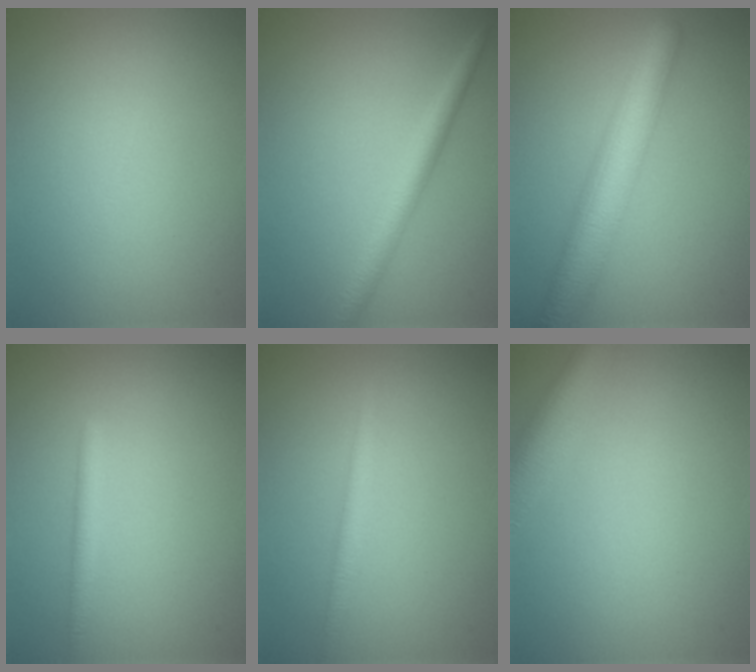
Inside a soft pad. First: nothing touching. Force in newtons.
{"total": 3.0, "press": 3.0, "slide": 0.2}
{"total": 6.8, "press": 6.8, "slide": 0.4}
{"total": 1.4, "press": 1.4, "slide": 0.2}
{"total": 1.8, "press": 1.7, "slide": 0.1}
{"total": 4.8, "press": 4.8, "slide": 0.2}